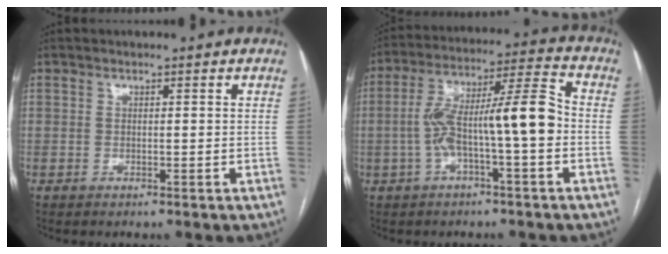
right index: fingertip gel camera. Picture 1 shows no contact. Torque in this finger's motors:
{"motor_torque": [0.60, -0.08, 0.37, 0.21]}